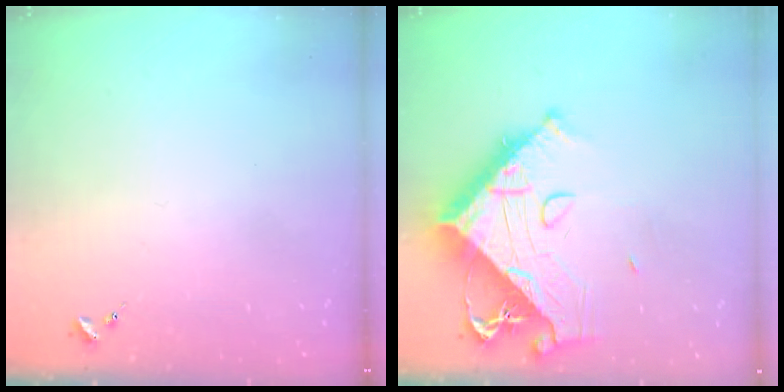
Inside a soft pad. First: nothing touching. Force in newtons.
{"total": 20.0, "press": 19.9, "slide": 2.3}